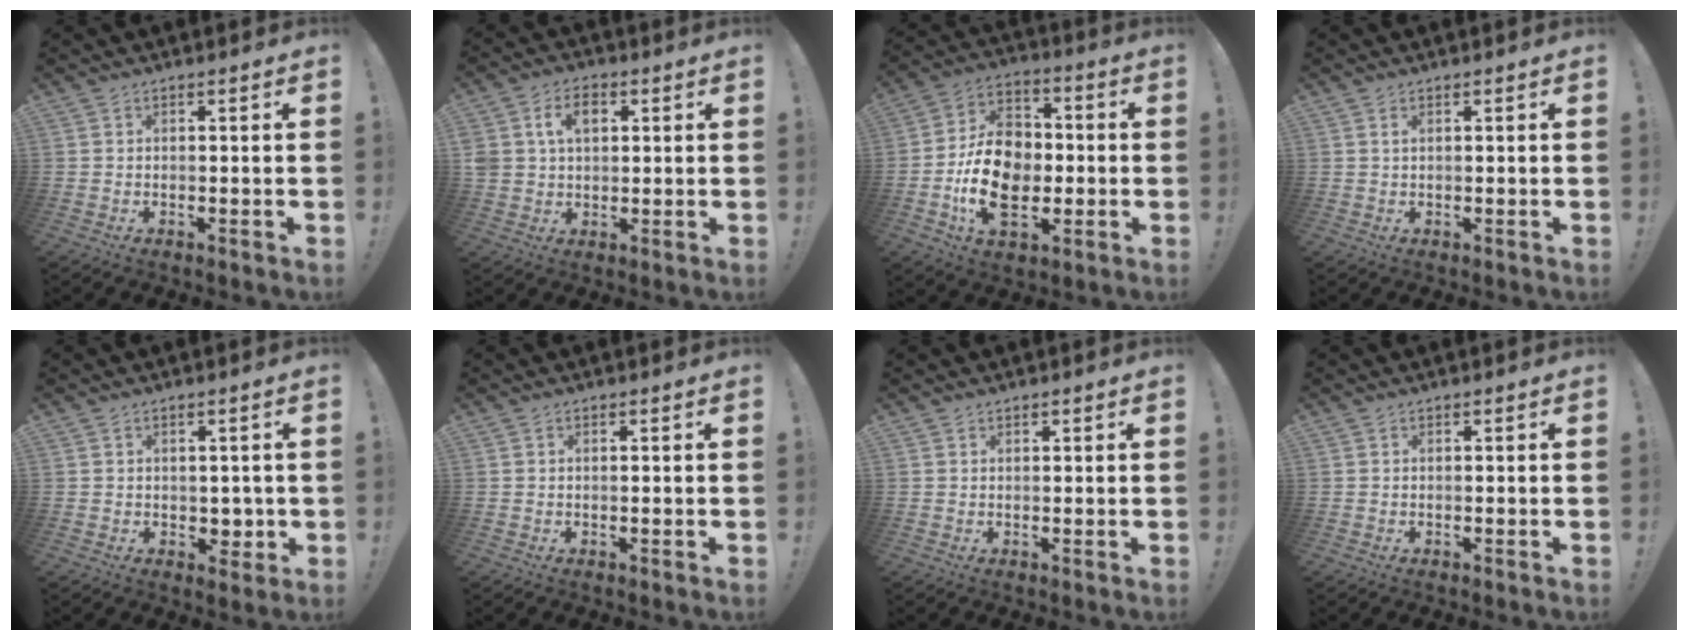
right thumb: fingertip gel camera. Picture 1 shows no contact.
{"total": 8.3, "force": [2.6, 6.1, 4.9], "torque": [-0.081, 0.004, 0.045]}
{"total": 17.9, "force": [-3.1, 13.0, 12.0], "torque": [-0.213, 0.018, -0.048]}
{"total": 1.0, "force": [0.5, 0.4, 0.7], "torque": [-0.011, 0.000, 0.007]}
{"total": 3.9, "force": [0.5, 3.5, 1.5], "torque": [-0.003, -0.007, 0.011]}
{"total": 0.0}
{"total": 0.8, "force": [0.6, 0.5, 0.1], "torque": [0.002, -0.002, 0.011]}
{"total": 0.0}